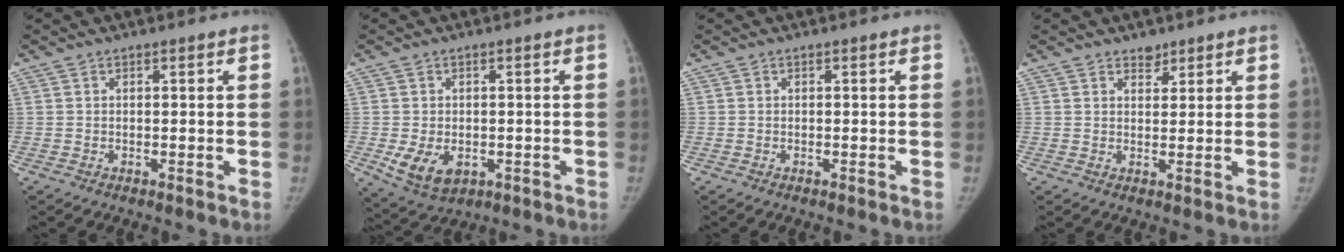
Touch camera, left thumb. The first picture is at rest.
{"total": 7.0, "force": [-1.5, 4.9, 4.8], "torque": [-0.074, -0.011, -0.011]}
{"total": 0.0}
{"total": 2.4, "force": [1.9, 1.3, 0.6], "torque": [0.007, -0.013, 0.026]}